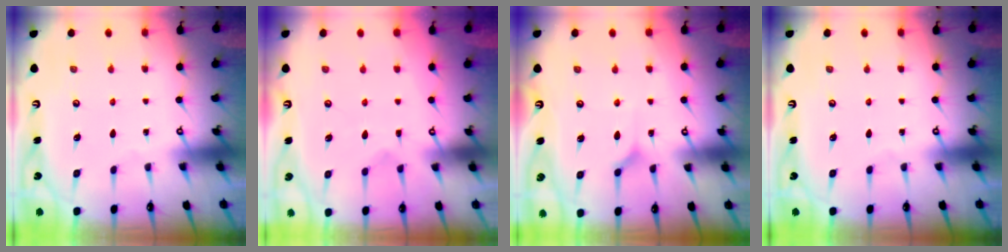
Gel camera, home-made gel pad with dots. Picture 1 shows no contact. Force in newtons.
{"total": 2.9, "press": 2.6, "slide": 1.3}
{"total": 4.1, "press": 4.0, "slide": 0.6}
{"total": 0.0}